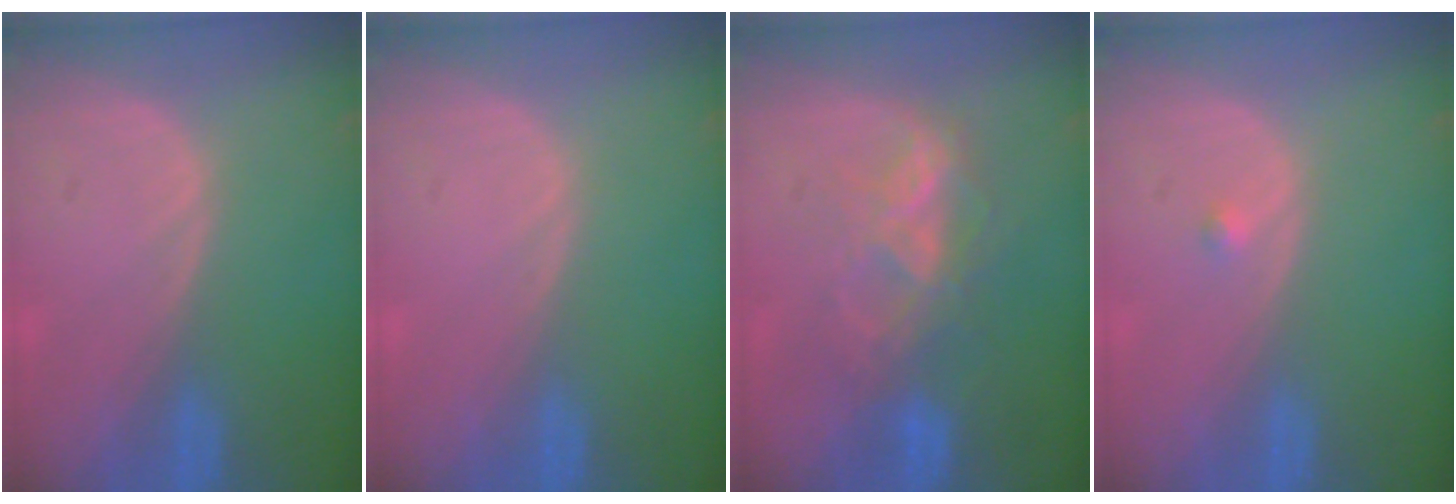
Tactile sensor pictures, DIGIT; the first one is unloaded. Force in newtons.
{"total": 0.0}
{"total": 6.6, "press": 6.5, "slide": 1.3}
{"total": 0.8, "press": 0.6, "slide": 0.4}